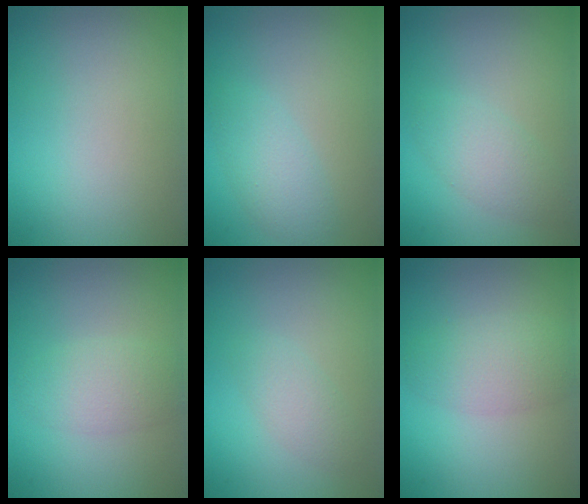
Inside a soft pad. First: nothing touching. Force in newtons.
{"total": 2.5, "press": 2.5, "slide": 0.0}
{"total": 2.5, "press": 2.5, "slide": 0.1}
{"total": 2.8, "press": 2.8, "slide": 0.1}
{"total": 1.7, "press": 1.7, "slide": 0.1}
{"total": 3.5, "press": 3.5, "slide": 0.2}